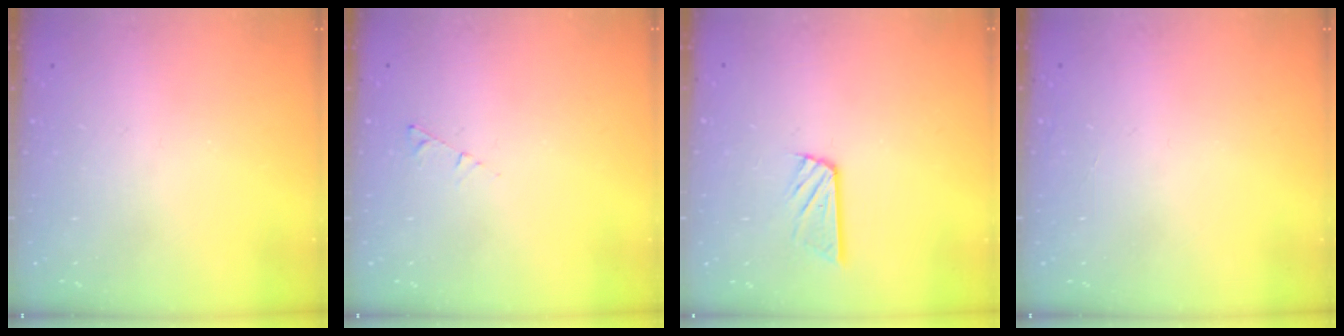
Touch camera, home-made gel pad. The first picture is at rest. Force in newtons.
{"total": 2.9, "press": 2.9, "slide": 0.4}
{"total": 7.7, "press": 7.7, "slide": 0.6}
{"total": 0.0}